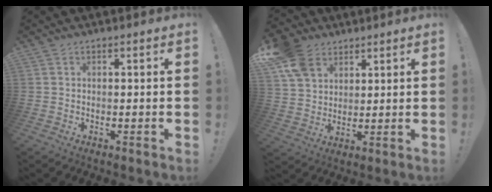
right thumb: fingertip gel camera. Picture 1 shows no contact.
{"total": 12.3, "force": [7.1, 8.6, 5.2], "torque": [-0.096, -0.031, 0.141]}